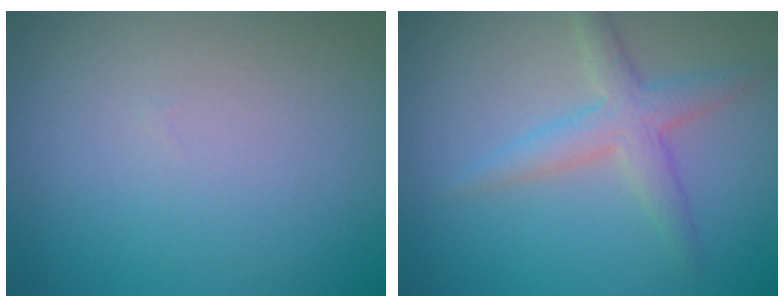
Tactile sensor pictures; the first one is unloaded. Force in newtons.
{"total": 2.9, "press": 2.9, "slide": 0.1}